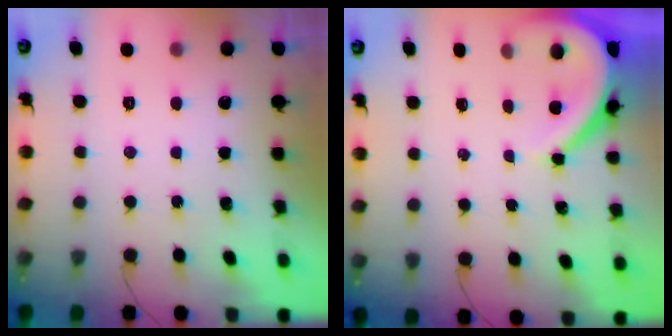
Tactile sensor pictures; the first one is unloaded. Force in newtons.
{"total": 7.2, "press": 7.2, "slide": 0.7}